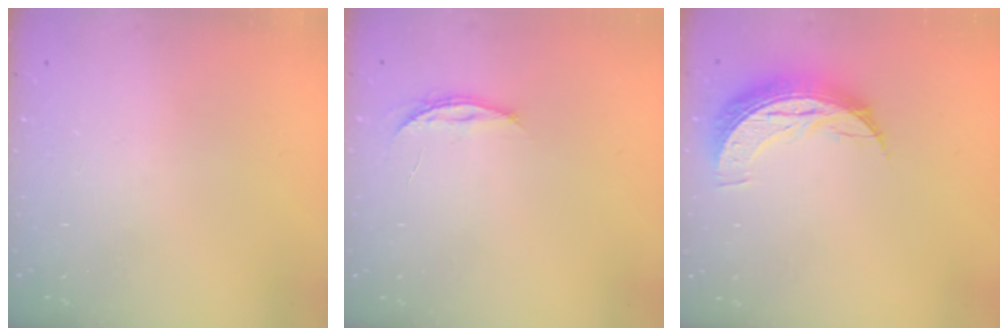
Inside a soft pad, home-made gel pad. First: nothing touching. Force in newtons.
{"total": 4.0, "press": 3.9, "slide": 0.5}
{"total": 8.7, "press": 8.7, "slide": 0.7}